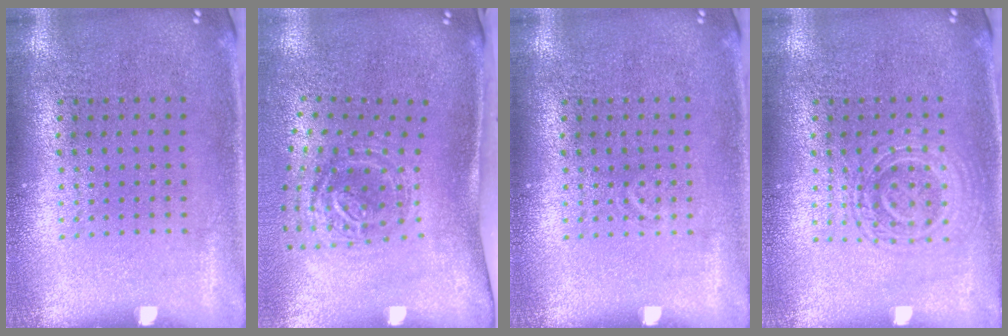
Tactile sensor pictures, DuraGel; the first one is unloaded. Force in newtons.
{"total": 1.8, "press": 1.2, "slide": 1.3}
{"total": 0.6, "press": 0.5, "slide": 0.3}
{"total": 1.4, "press": 1.3, "slide": 0.3}